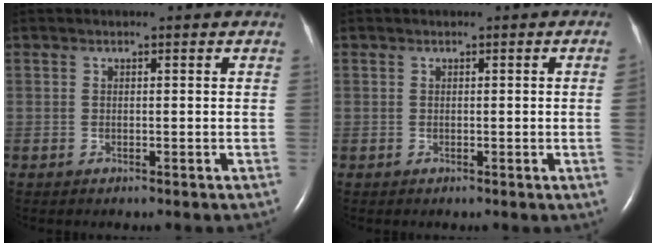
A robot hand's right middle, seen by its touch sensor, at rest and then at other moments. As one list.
[{"total": 1.6, "force": [-0.1, -0.7, 1.4], "torque": [-0.016, -0.001, -0.001]}]